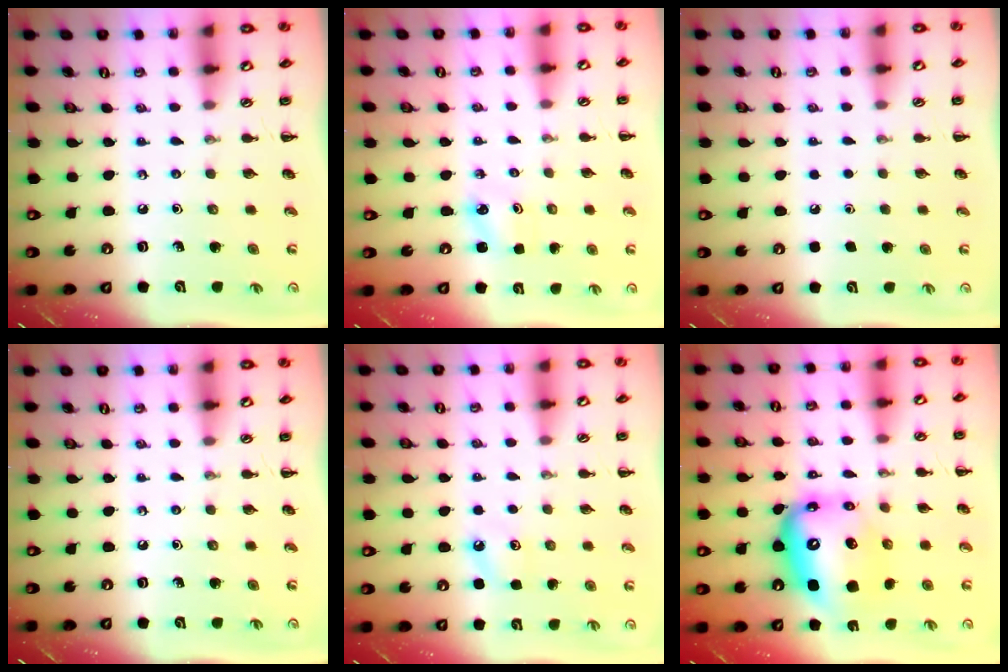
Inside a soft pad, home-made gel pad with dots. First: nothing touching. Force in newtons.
{"total": 2.3, "press": 2.2, "slide": 0.7}
{"total": 1.8, "press": 1.8, "slide": 0.1}
{"total": 0.0}
{"total": 6.8, "press": 6.6, "slide": 1.7}
{"total": 13.6, "press": 13.1, "slide": 3.7}